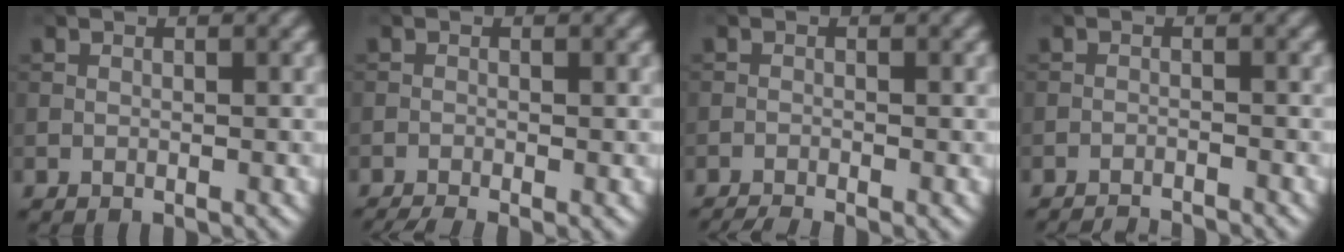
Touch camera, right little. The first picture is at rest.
{"total": 2.4, "force": [-1.8, 0.3, 1.5], "torque": [-0.028, -0.004, -0.038]}
{"total": 2.3, "force": [-1.9, 0.2, 1.2], "torque": [-0.024, -0.003, -0.041]}
{"total": 3.7, "force": [-3.6, 0.5, 0.9], "torque": [-0.014, -0.005, -0.055]}